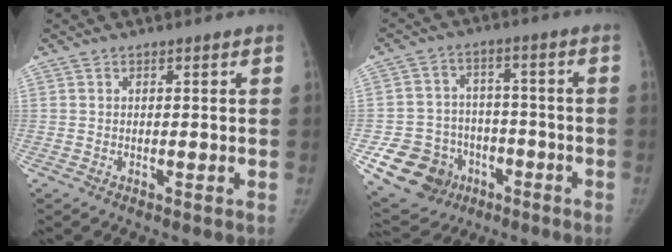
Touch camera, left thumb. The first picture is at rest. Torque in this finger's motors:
{"motor_torque": [-0.75, 1.88, 0.30, -0.18, 0.20]}